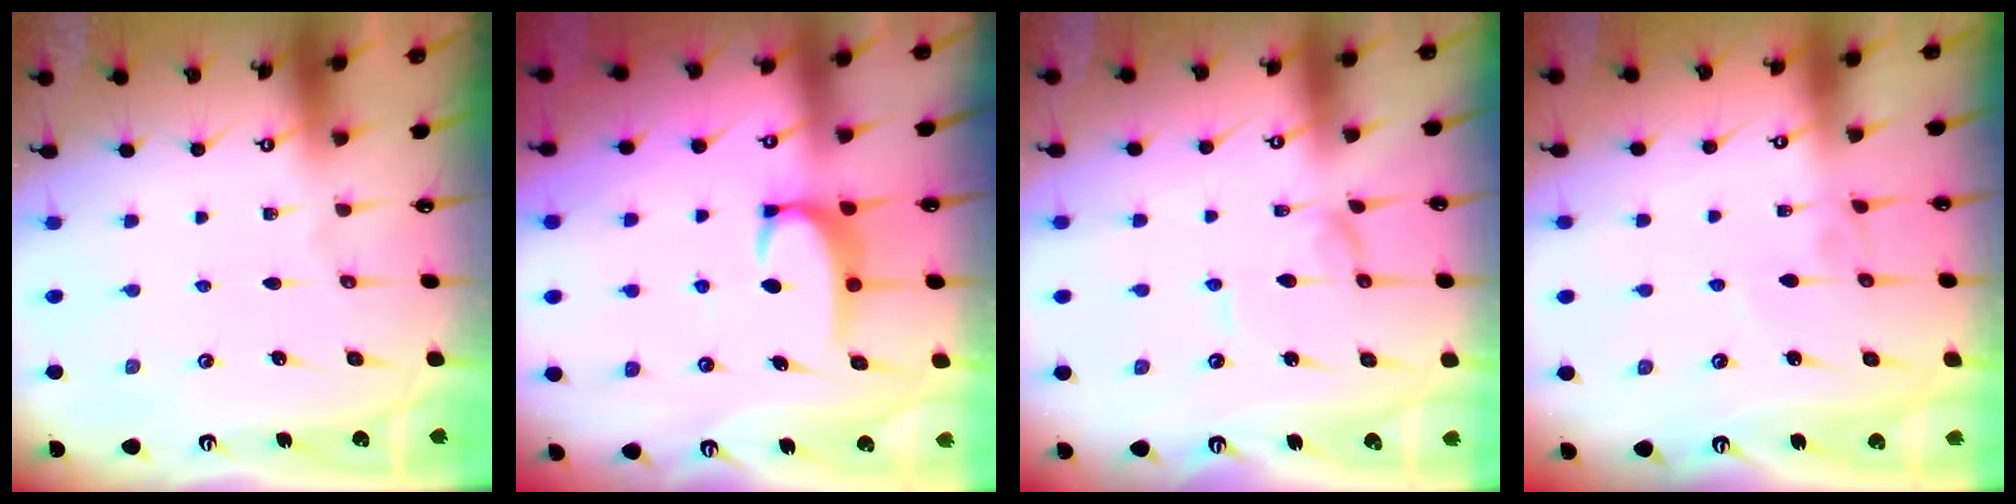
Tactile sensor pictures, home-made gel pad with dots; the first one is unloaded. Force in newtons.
{"total": 3.5, "press": 3.5, "slide": 0.5}
{"total": 0.0}
{"total": 1.6, "press": 1.6, "slide": 0.1}